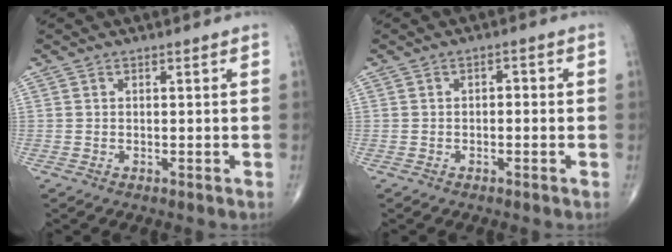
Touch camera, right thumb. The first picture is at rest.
{"total": 1.6, "force": [-0.1, 0.9, 1.2], "torque": [-0.012, 0.008, -0.006]}